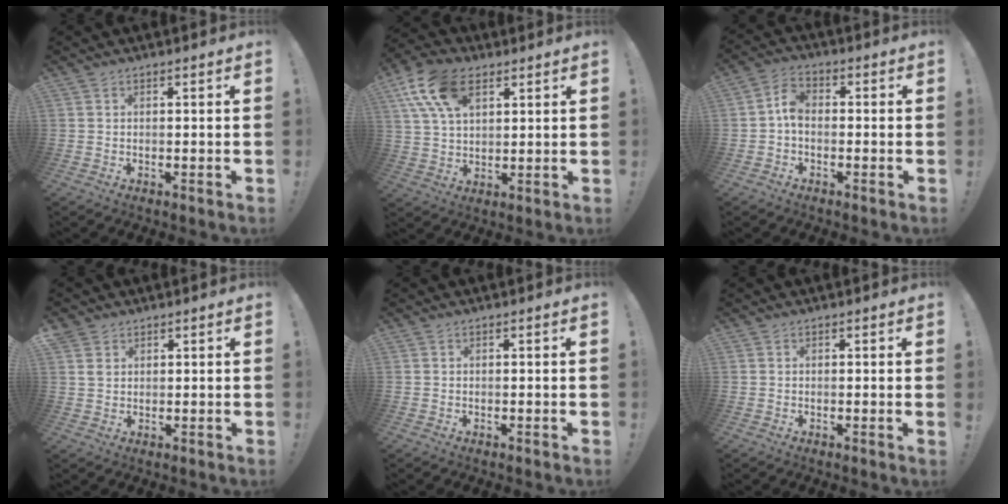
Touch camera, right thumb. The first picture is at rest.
{"total": 14.4, "force": [6.6, 8.6, 9.5], "torque": [-0.179, -0.012, 0.124]}
{"total": 5.4, "force": [-0.9, 3.5, 4.0], "torque": [-0.075, 0.011, -0.015]}
{"total": 3.3, "force": [1.9, 2.5, 0.9], "torque": [-0.009, -0.009, 0.034]}
{"total": 0.0}
{"total": 0.7, "force": [0.2, -0.3, 0.6], "torque": [-0.004, -0.004, 0.002]}